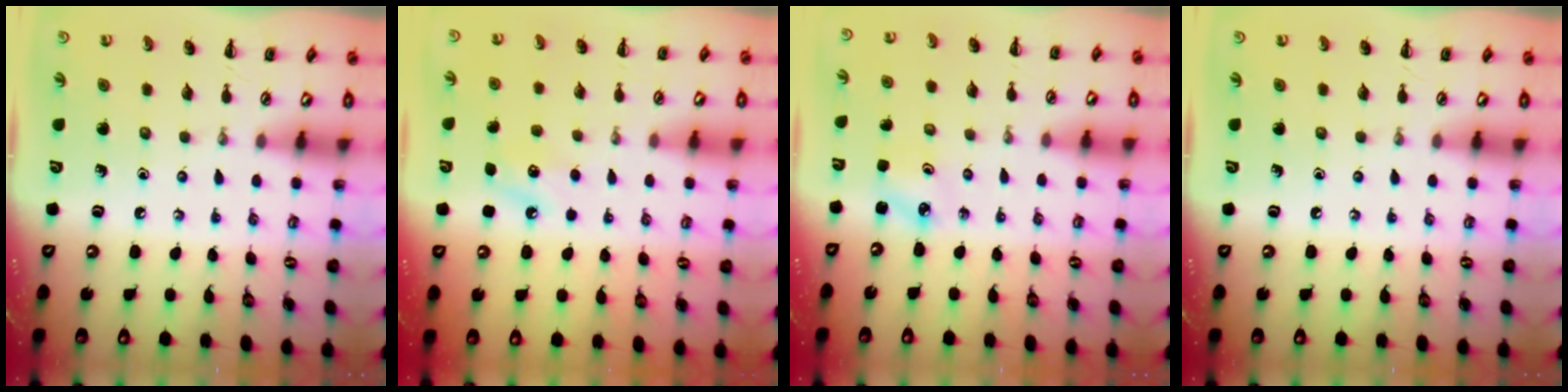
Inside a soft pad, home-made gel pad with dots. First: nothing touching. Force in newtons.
{"total": 7.6, "press": 7.4, "slide": 1.7}
{"total": 1.9, "press": 1.9, "slide": 0.4}
{"total": 0.0}